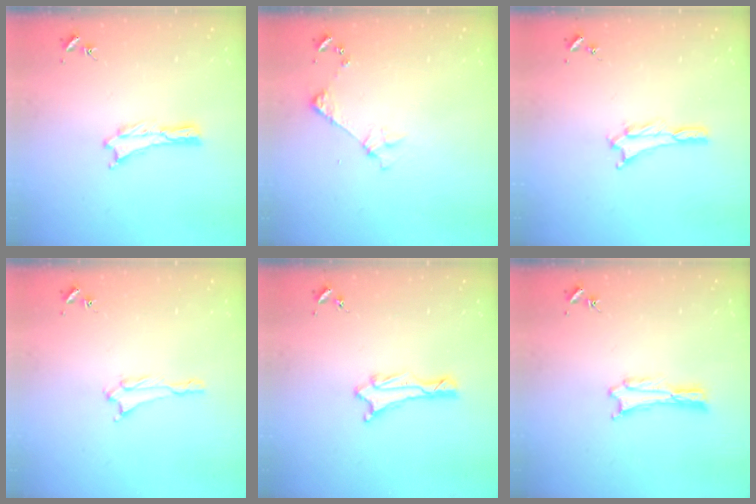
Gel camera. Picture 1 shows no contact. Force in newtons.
{"total": 3.2, "press": 3.2, "slide": 0.3}
{"total": 0.7, "press": 0.7, "slide": 0.2}
{"total": 1.3, "press": 1.3, "slide": 0.1}
{"total": 1.5, "press": 1.5, "slide": 0.2}
{"total": 0.0}